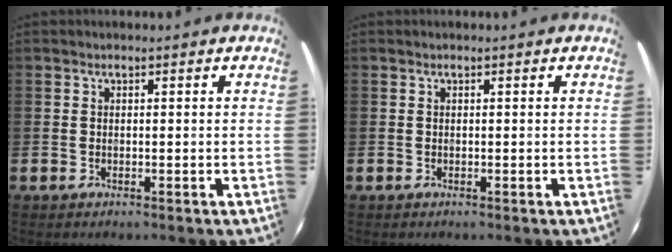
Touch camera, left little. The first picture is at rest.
{"total": 0.0}